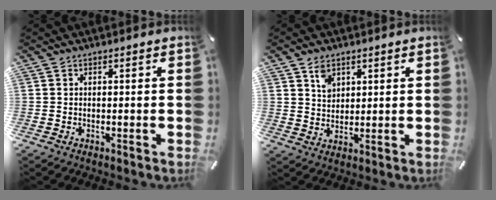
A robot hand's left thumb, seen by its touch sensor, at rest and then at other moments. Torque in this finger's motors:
{"motor_torque": [0.14, -0.46, 0.09, 0.08, 0.01]}